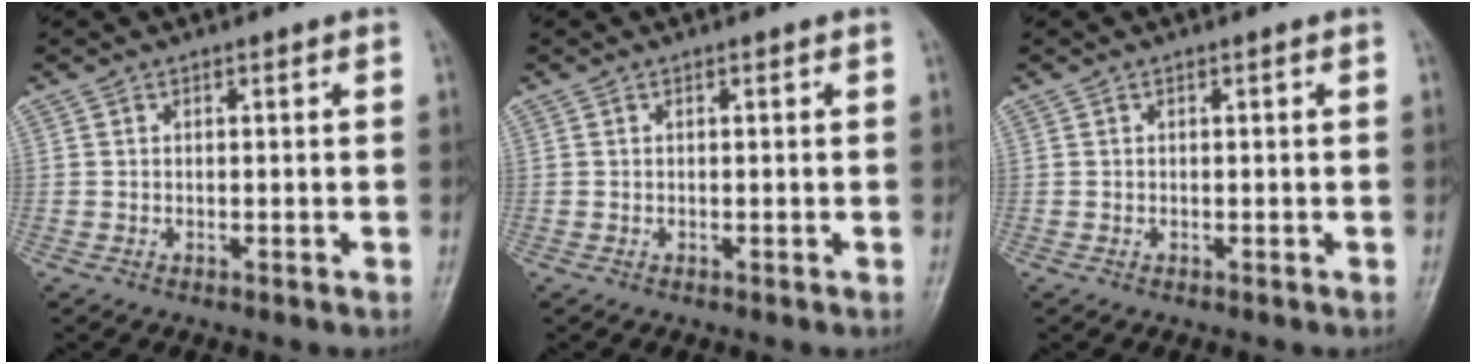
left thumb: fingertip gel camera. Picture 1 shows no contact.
{"total": 0.0}
{"total": 0.0}